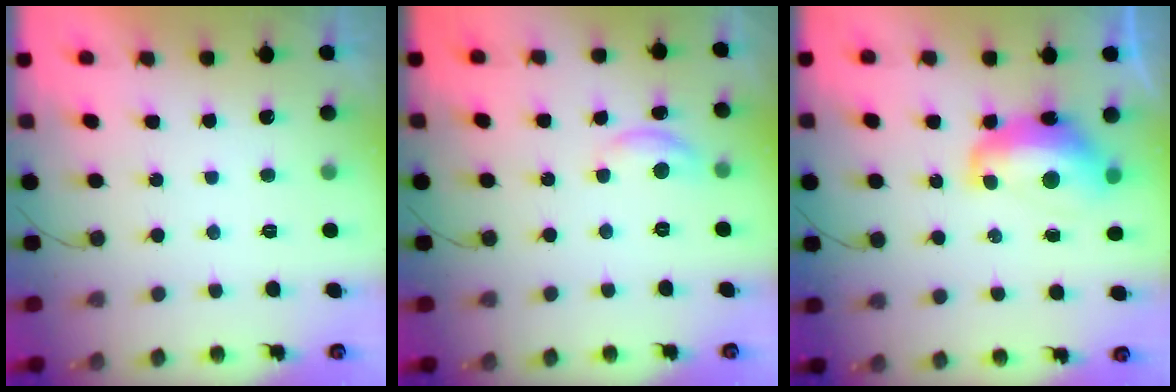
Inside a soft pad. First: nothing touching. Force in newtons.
{"total": 6.2, "press": 6.2, "slide": 0.4}
{"total": 12.2, "press": 12.1, "slide": 1.0}